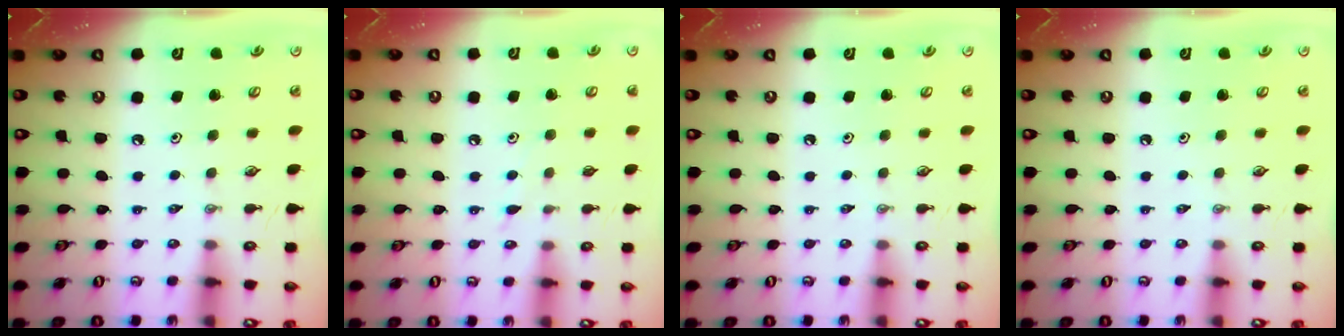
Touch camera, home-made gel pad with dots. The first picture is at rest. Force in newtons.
{"total": 3.8, "press": 3.7, "slide": 0.4}
{"total": 0.0}
{"total": 0.0}